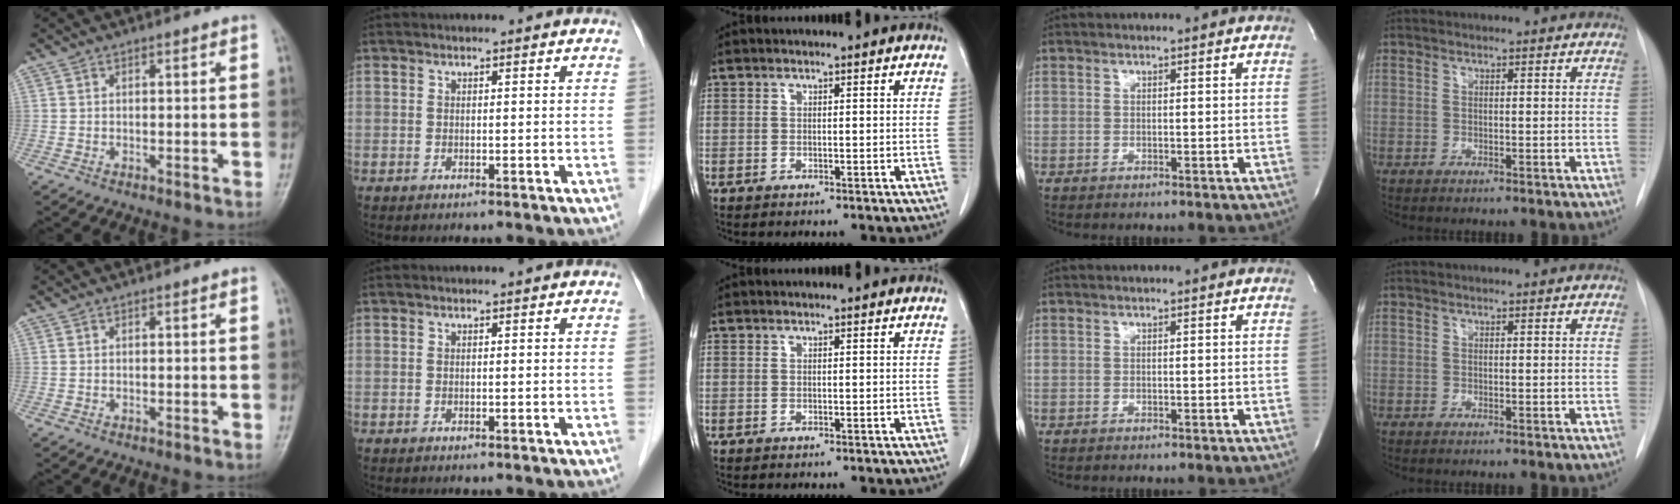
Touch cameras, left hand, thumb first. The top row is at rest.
{}